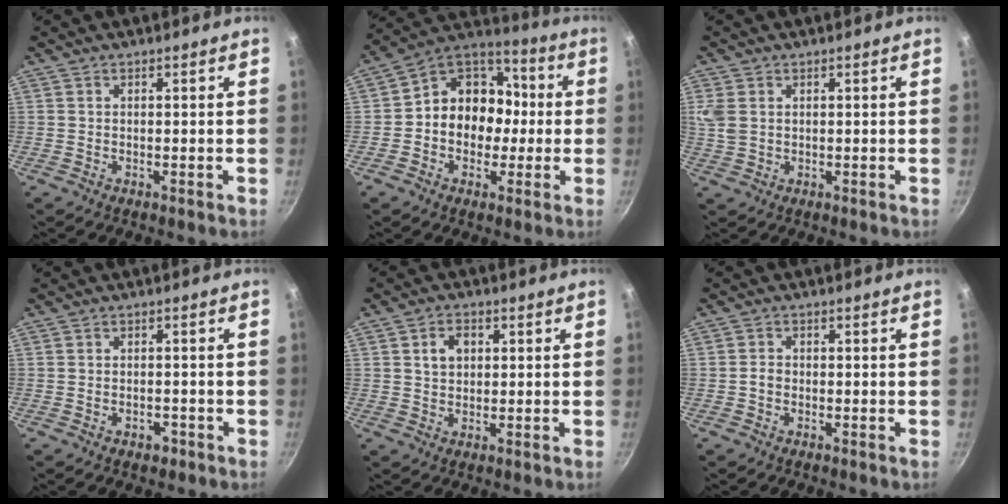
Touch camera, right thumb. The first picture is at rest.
{"total": 14.3, "force": [-1.0, 12.0, 7.7], "torque": [-0.068, 0.047, -0.035]}
{"total": 4.0, "force": [1.1, 2.9, 2.5], "torque": [-0.051, 0.001, 0.025]}
{"total": 2.0, "force": [-1.2, 1.4, 0.9], "torque": [-0.007, 0.012, -0.010]}
{"total": 7.6, "force": [1.7, 6.0, 4.3], "torque": [-0.039, 0.008, 0.019]}
{"total": 1.5, "force": [-0.5, 1.2, 0.8], "torque": [-0.009, 0.011, -0.009]}